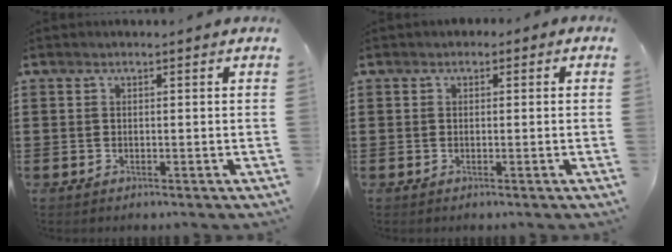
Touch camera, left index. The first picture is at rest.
{"total": 0.8, "force": [0.0, 0.8, 0.3], "torque": [-0.007, 0.005, -0.001]}